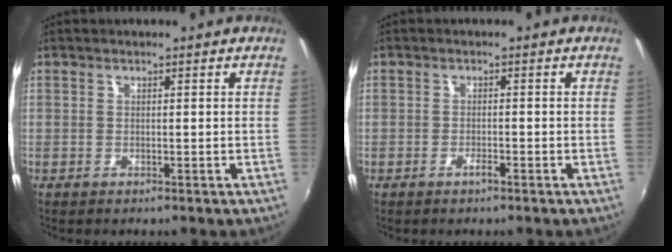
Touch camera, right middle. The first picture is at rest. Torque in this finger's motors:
{"motor_torque": [0.50, -0.23, 0.31, 0.11]}